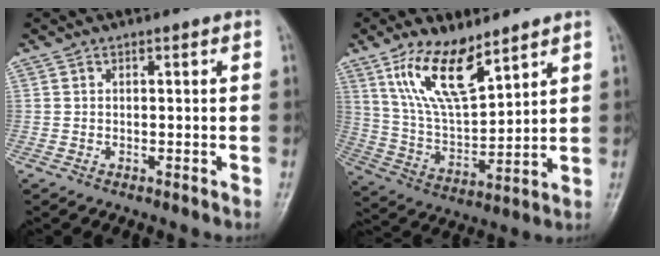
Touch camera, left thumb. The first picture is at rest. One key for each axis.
{"total": 13.3, "fx": 8.4, "fy": 4.9, "fz": 9.0, "tx": -0.152, "ty": -0.045, "tz": 0.175}